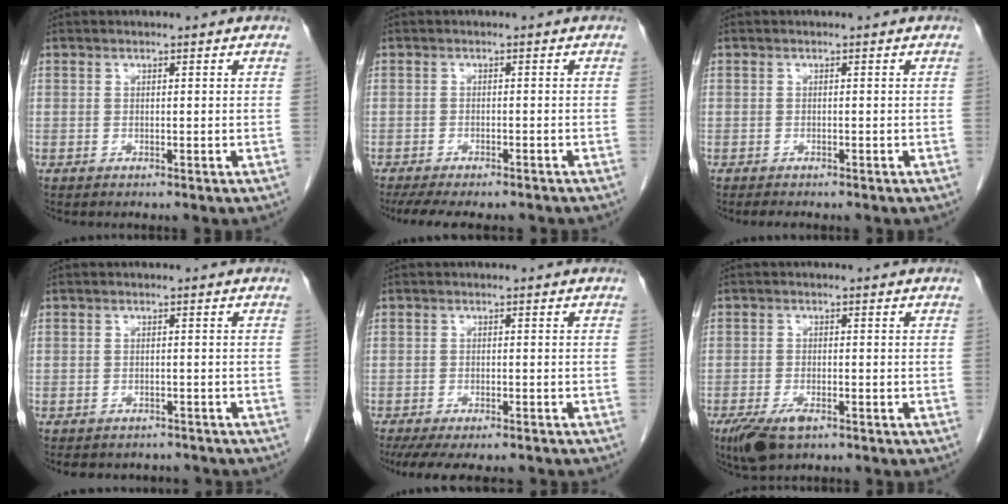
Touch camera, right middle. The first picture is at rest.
{"total": 10.8, "force": [-9.2, 2.7, 4.9], "torque": [-0.082, -0.011, -0.123]}
{"total": 1.4, "force": [-1.2, 0.4, 0.5], "torque": [-0.016, -0.006, -0.016]}
{"total": 7.0, "force": [-6.3, 2.7, 1.4], "torque": [-0.022, 0.002, -0.072]}
{"total": 12.1, "force": [-10.4, 2.9, 5.6], "torque": [-0.102, -0.015, -0.136]}
{"total": 5.4, "force": [-3.5, 2.1, 3.6], "torque": [-0.072, -0.009, -0.058]}